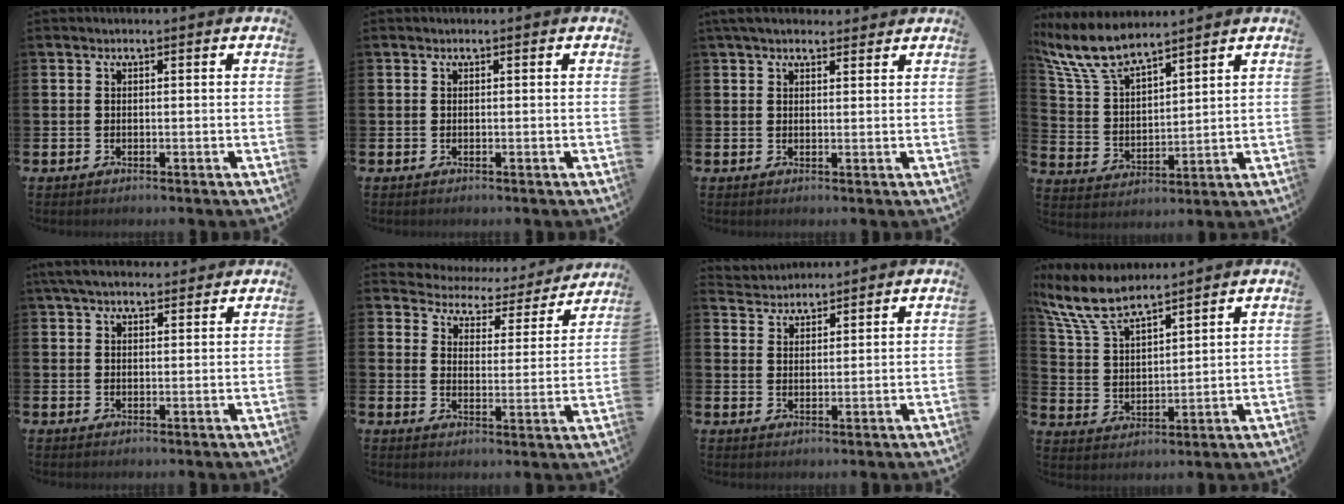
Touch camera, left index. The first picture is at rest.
{"total": 0.0}
{"total": 4.1, "force": [3.7, 1.5, 1.0], "torque": [-0.020, -0.011, 0.068]}
{"total": 8.8, "force": [7.9, 1.9, 3.3], "torque": [-0.100, -0.031, 0.147]}
{"total": 4.4, "force": [3.8, 1.5, 1.5], "torque": [-0.038, -0.007, 0.072]}
{"total": 4.0, "force": [3.7, 1.6, -0.1], "torque": [-0.021, -0.035, 0.056]}
{"total": 3.3, "force": [3.2, 0.8, -0.5], "torque": [-0.008, -0.010, 0.060]}
{"total": 8.4, "force": [7.5, 1.8, 3.4], "torque": [-0.099, -0.028, 0.138]}